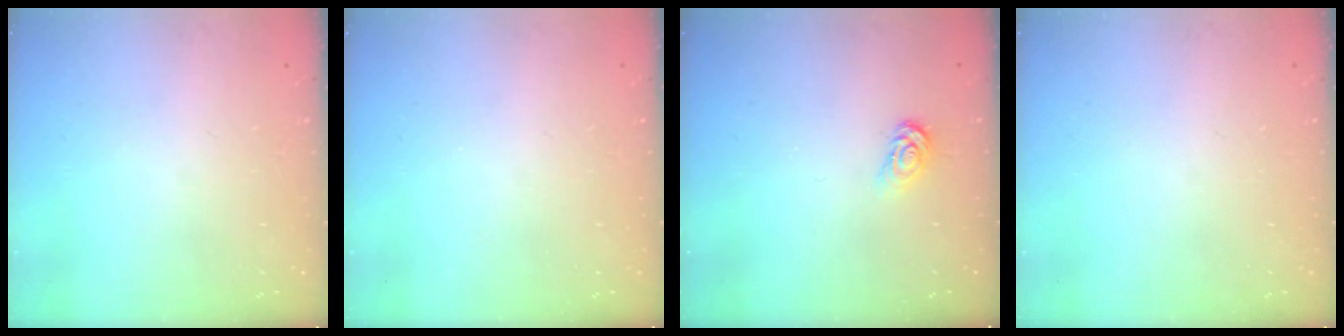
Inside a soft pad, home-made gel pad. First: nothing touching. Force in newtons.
{"total": 0.0}
{"total": 3.3, "press": 3.3, "slide": 0.1}
{"total": 0.0}